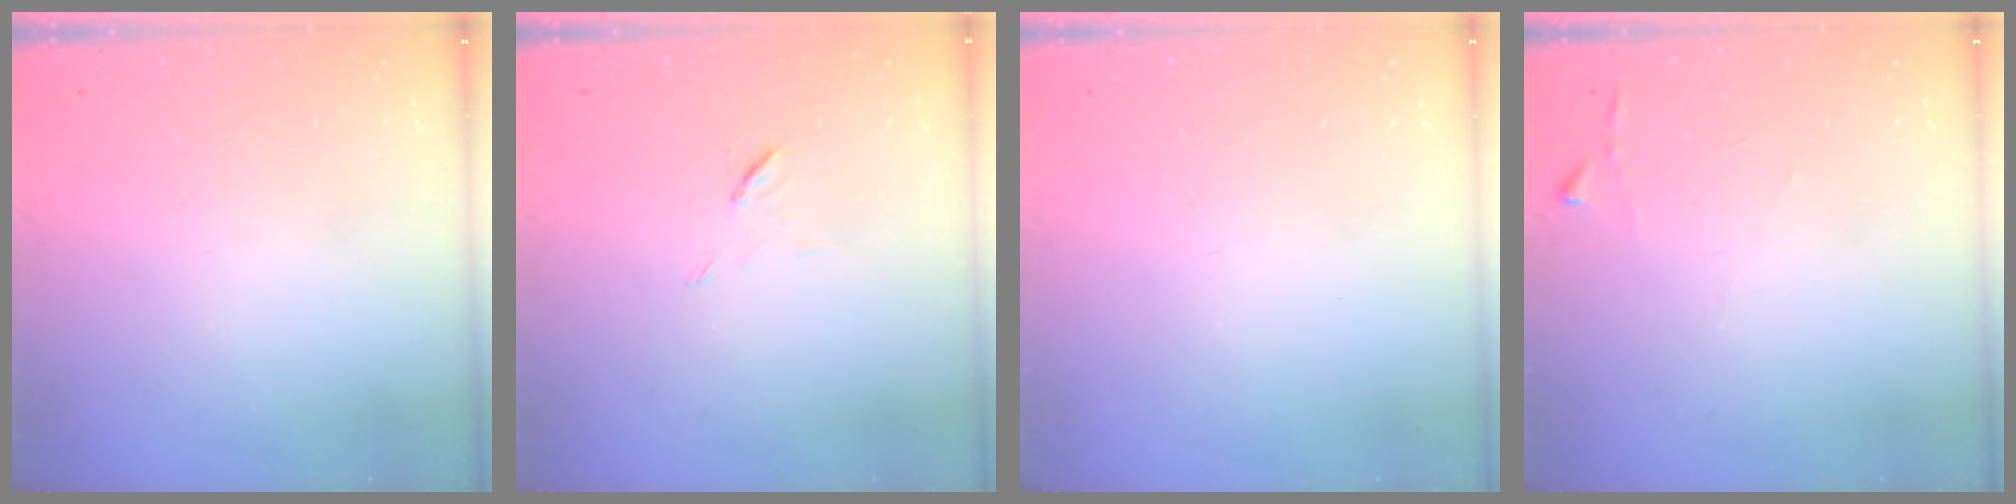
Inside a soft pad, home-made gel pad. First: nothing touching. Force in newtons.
{"total": 6.6, "press": 6.3, "slide": 2.0}
{"total": 0.0}
{"total": 2.9, "press": 2.9, "slide": 0.3}